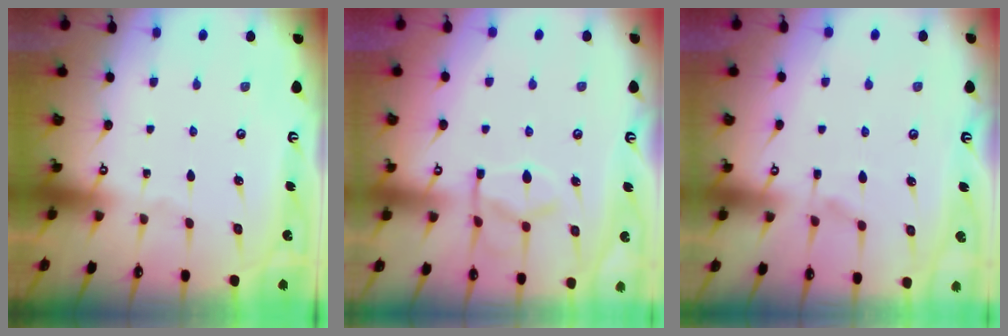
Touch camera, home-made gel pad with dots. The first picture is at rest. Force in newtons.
{"total": 11.1, "press": 11.0, "slide": 1.4}
{"total": 1.4, "press": 0.4, "slide": 1.4}